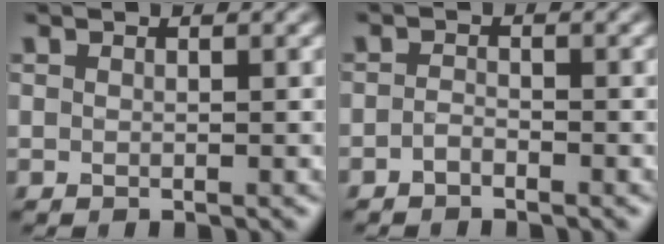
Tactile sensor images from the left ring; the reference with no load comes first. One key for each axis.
{"total": 1.0, "fx": -0.7, "fy": 0.4, "fz": 0.5, "tx": -0.011, "ty": 0.001, "tz": -0.017}